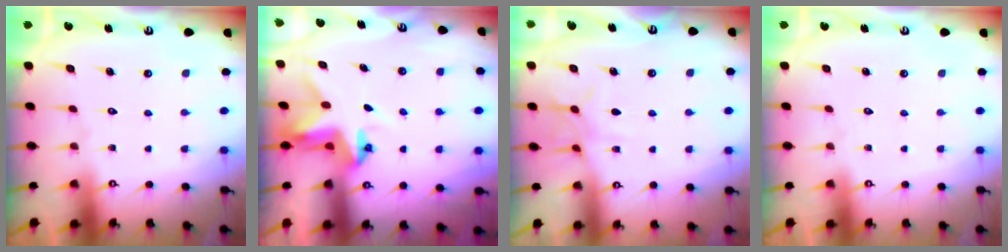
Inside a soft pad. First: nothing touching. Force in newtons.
{"total": 3.6, "press": 3.6, "slide": 0.2}
{"total": 7.5, "press": 7.5, "slide": 0.8}
{"total": 0.0}